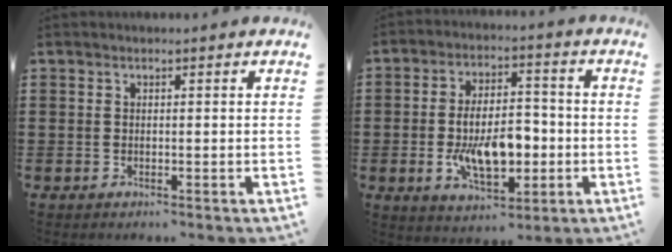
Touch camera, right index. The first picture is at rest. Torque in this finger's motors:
{"motor_torque": [2.14, 0.00, 1.05, 0.21]}